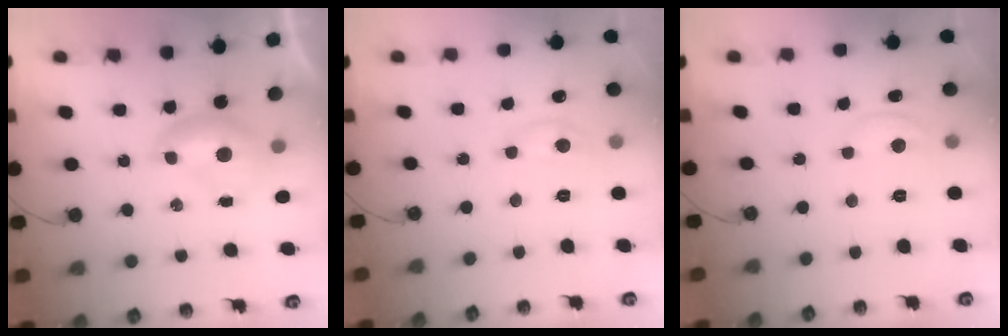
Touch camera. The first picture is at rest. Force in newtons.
{"total": 0.0}
{"total": 0.9, "press": 0.8, "slide": 0.3}